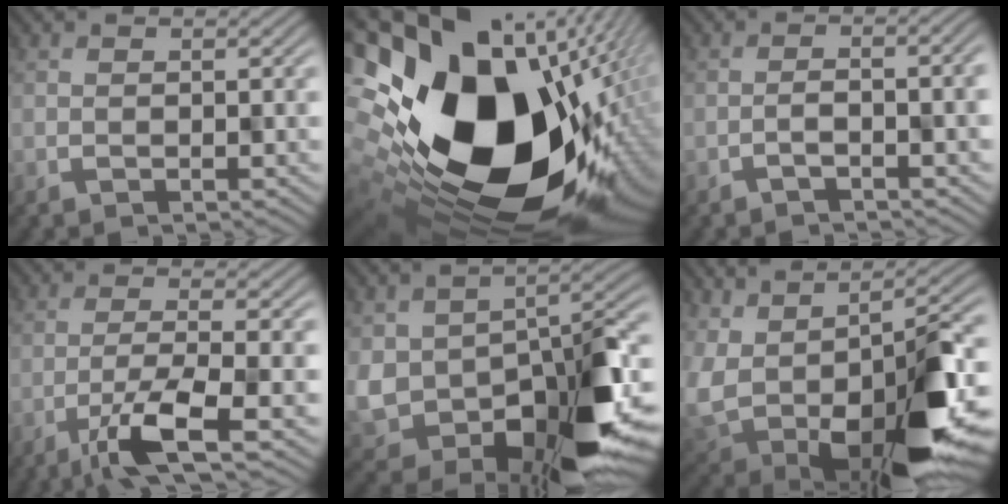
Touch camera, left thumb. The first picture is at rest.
{"total": 21.8, "force": [3.3, 14.4, 16.1], "torque": [-0.293, -0.085, 0.087]}
{"total": 2.9, "force": [-1.6, 0.6, 2.3], "torque": [-0.024, 0.009, -0.029]}
{"total": 6.4, "force": [-2.7, 1.0, 5.8], "torque": [-0.103, -0.001, -0.054]}
{"total": 13.9, "force": [-2.0, 9.5, 10.0], "torque": [-0.165, -0.060, -0.012]}
{"total": 16.5, "force": [1.0, 9.0, 13.7], "torque": [-0.251, -0.069, 0.063]}